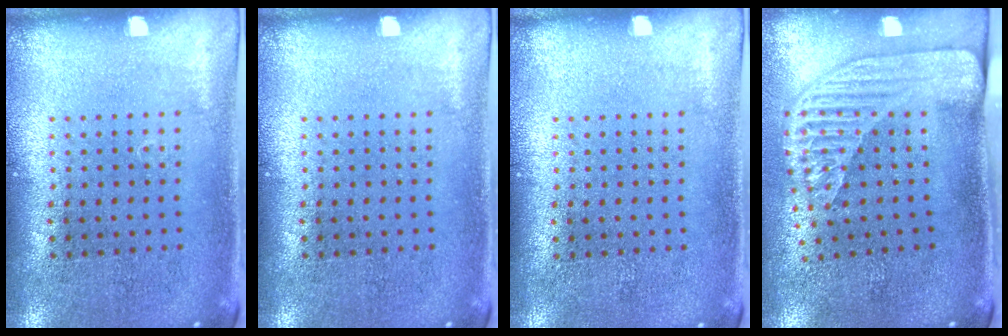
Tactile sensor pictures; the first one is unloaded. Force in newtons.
{"total": 0.0}
{"total": 0.0}
{"total": 2.3, "press": 1.8, "slide": 1.5}